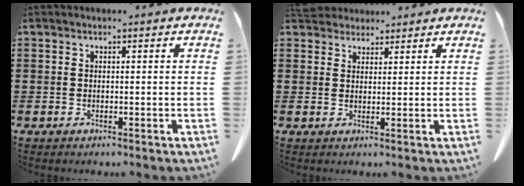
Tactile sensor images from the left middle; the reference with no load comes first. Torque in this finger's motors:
{"motor_torque": [0.40, -0.18, 0.18, 0.03]}